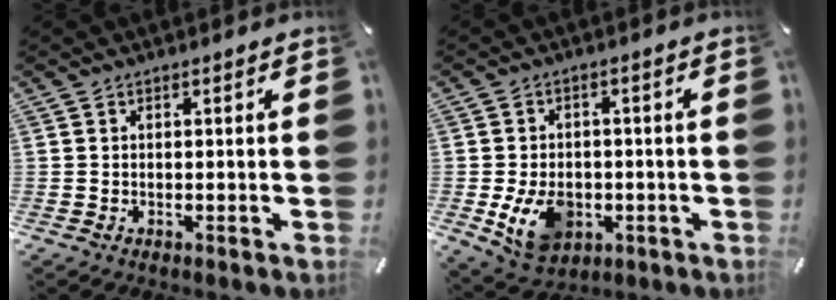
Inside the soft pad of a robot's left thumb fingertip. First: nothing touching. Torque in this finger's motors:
{"motor_torque": [0.94, 2.74, 0.44, -0.21, 0.34]}